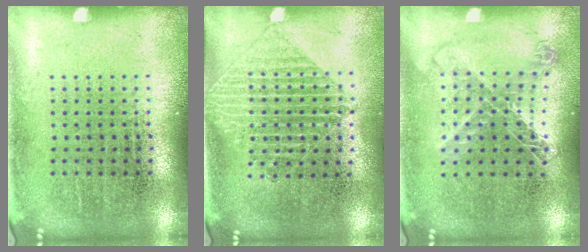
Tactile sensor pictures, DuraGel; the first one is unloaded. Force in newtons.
{"total": 1.3, "press": 1.1, "slide": 0.6}
{"total": 1.3, "press": 1.2, "slide": 0.5}